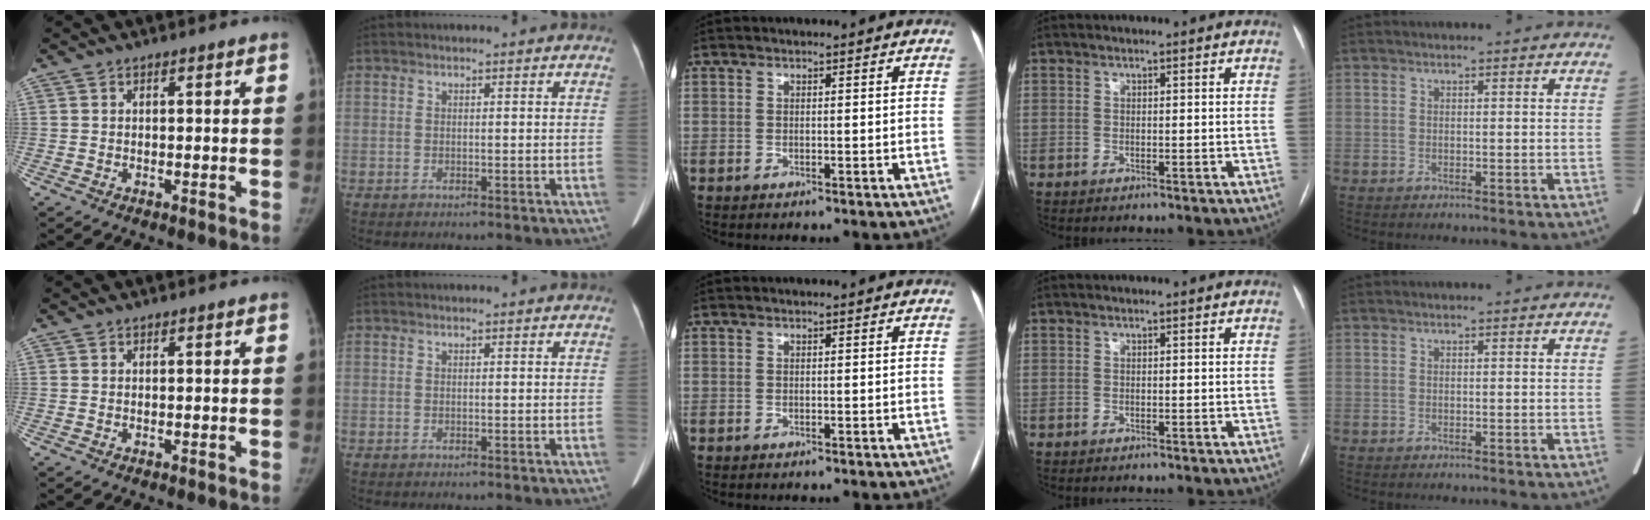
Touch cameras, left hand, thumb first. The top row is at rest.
{}